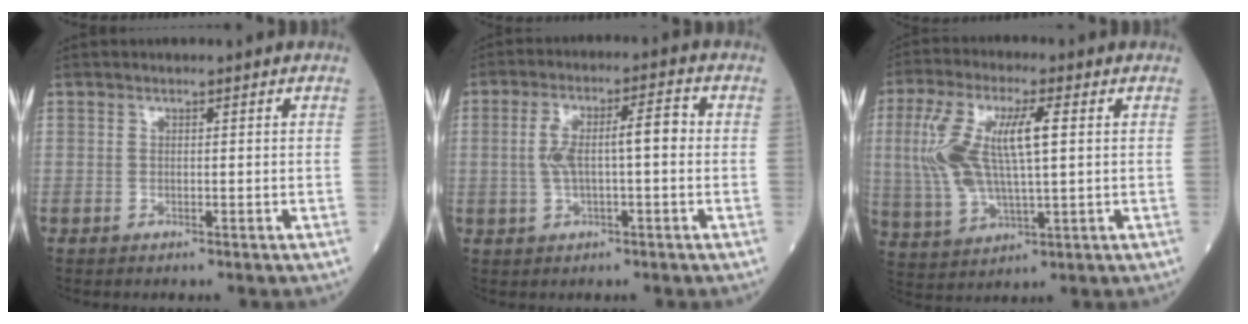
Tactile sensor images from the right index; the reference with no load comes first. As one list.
[{"total": 7.6, "force": [0.1, 1.8, 7.4], "torque": [-0.149, 0.027, 0.004]}, {"total": 13.1, "force": [2.1, 3.7, 12.4], "torque": [-0.274, 0.016, 0.044]}]